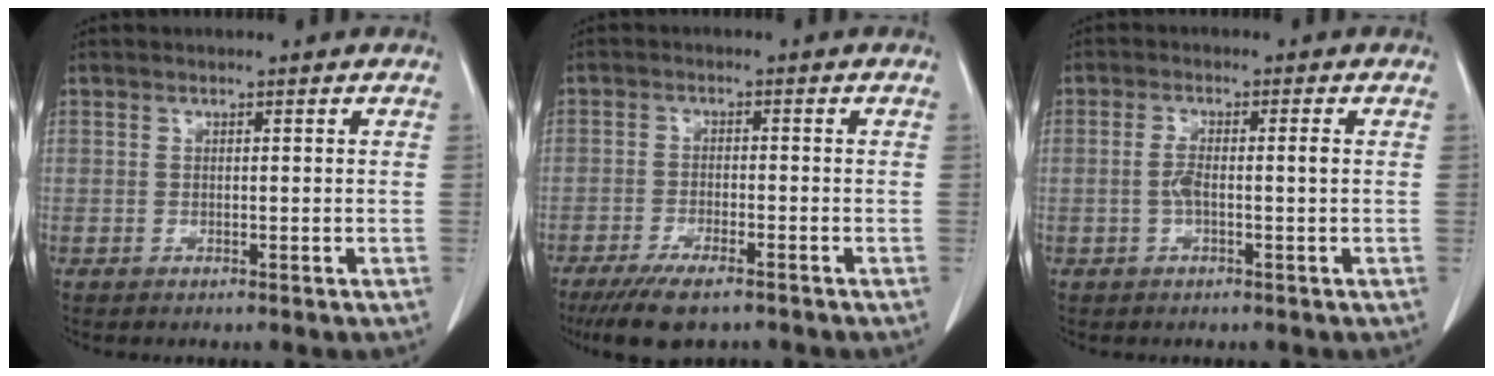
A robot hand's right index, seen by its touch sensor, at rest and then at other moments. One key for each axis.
{"total": 7.6, "fx": -5.7, "fy": 1.7, "fz": 4.7, "tx": -0.085, "ty": -0.018, "tz": -0.092}
{"total": 3.1, "fx": -0.4, "fy": 0.4, "fz": 3.1, "tx": -0.063, "ty": 0.005, "tz": -0.008}